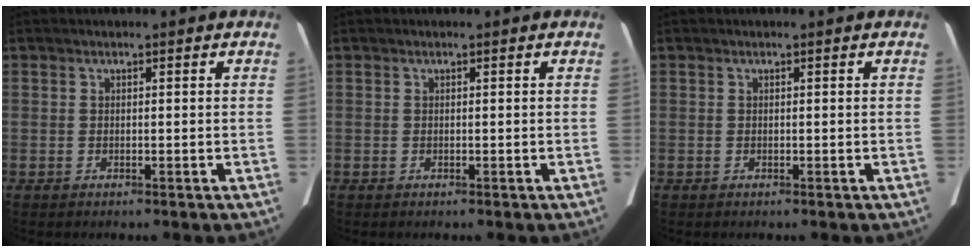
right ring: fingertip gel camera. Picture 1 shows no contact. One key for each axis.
{"total": 0.0}
{"total": 0.0}